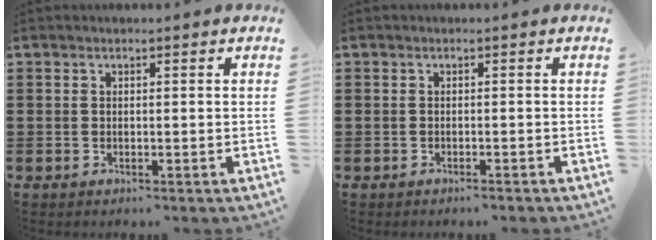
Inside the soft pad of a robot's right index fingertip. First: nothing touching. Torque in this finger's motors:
{"motor_torque": [-1.00, 1.13, -1.05, -0.21]}